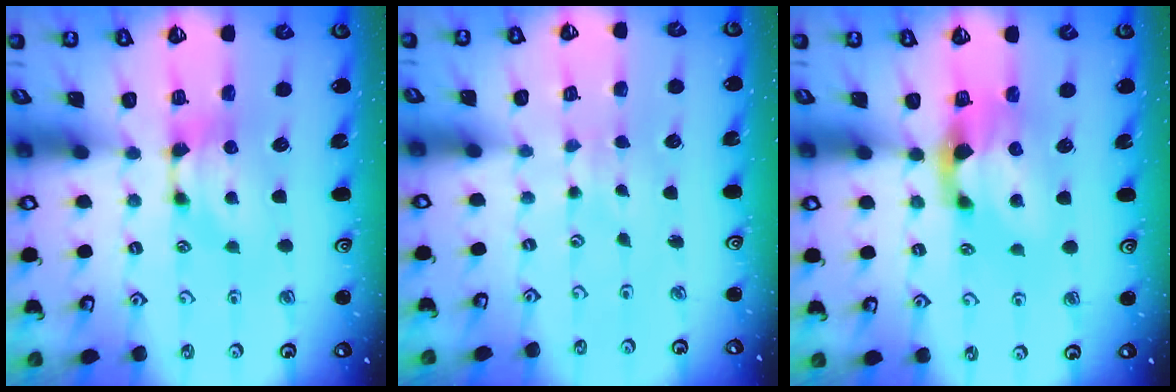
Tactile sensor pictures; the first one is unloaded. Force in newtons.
{"total": 4.2, "press": 4.2, "slide": 0.1}
{"total": 3.0, "press": 2.7, "slide": 1.3}